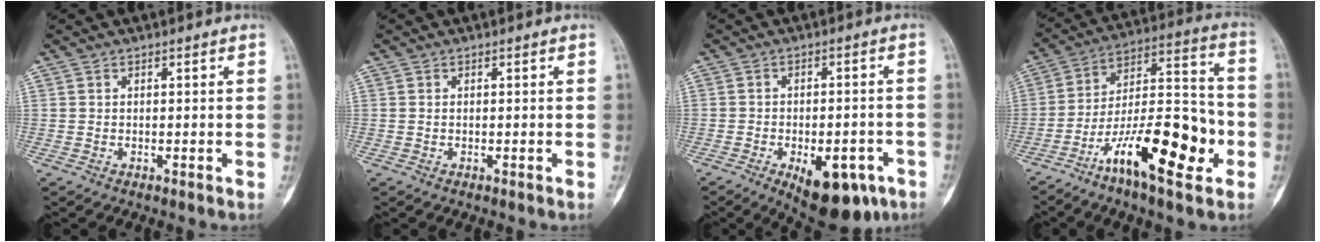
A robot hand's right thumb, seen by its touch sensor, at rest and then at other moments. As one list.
[{"total": 0.0}, {"total": 13.3, "force": [-6.4, 6.5, 9.7], "torque": [-0.108, 0.016, -0.077]}, {"total": 19.9, "force": [-8.4, 6.8, 16.7], "torque": [-0.260, 0.059, -0.139]}]